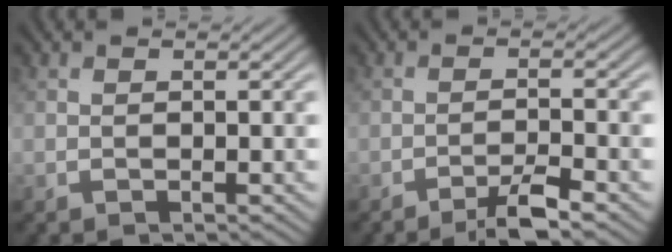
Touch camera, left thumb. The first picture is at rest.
{"total": 3.6, "force": [-2.6, 0.2, 2.5], "torque": [-0.043, 0.007, -0.052]}